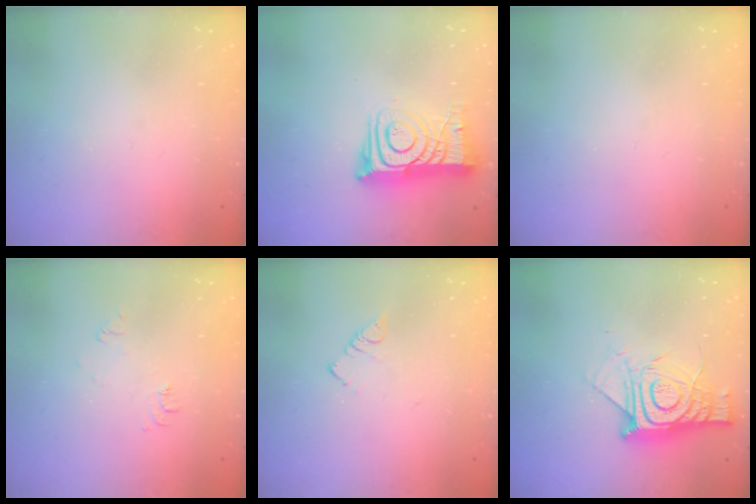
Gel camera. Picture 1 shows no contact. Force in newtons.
{"total": 12.5, "press": 12.4, "slide": 1.3}
{"total": 0.0}
{"total": 5.1, "press": 5.1, "slide": 0.7}
{"total": 2.9, "press": 2.9, "slide": 0.5}
{"total": 15.7, "press": 15.6, "slide": 1.3}